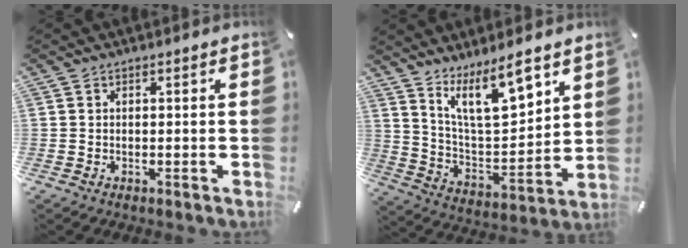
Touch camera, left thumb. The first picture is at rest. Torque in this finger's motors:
{"motor_torque": [0.53, 0.43, 1.54, -1.23, 0.40]}